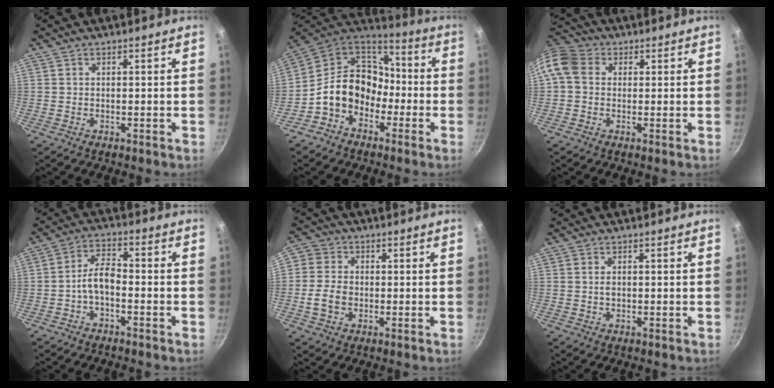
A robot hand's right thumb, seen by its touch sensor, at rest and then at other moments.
{"total": 15.8, "force": [-4.4, 12.6, 8.4], "torque": [-0.106, 0.069, -0.093]}
{"total": 9.6, "force": [1.3, 8.0, 5.2], "torque": [-0.097, 0.021, 0.007]}
{"total": 5.4, "force": [-2.1, 2.7, 4.2], "torque": [-0.075, 0.035, -0.043]}
{"total": 7.2, "force": [-1.1, 6.0, 4.0], "torque": [-0.055, 0.007, -0.033]}
{"total": 1.6, "force": [0.1, 1.1, 1.1], "torque": [-0.017, 0.003, 0.001]}